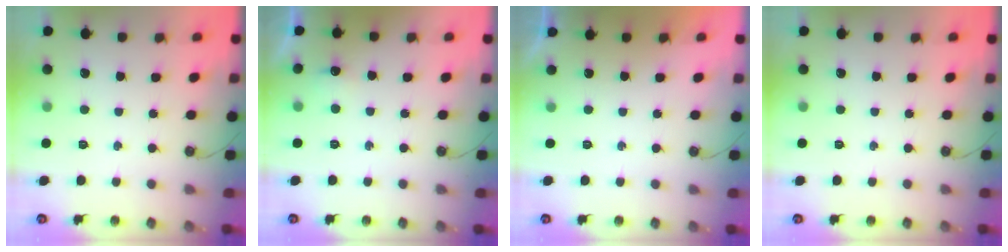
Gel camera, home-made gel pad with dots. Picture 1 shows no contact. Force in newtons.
{"total": 4.9, "press": 4.7, "slide": 1.0}
{"total": 0.0}
{"total": 0.0}